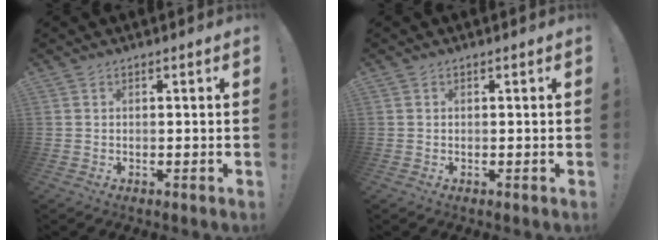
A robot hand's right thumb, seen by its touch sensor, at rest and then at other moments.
{"total": 0.0}